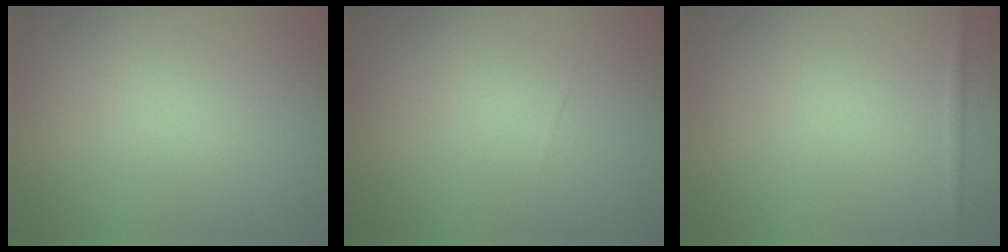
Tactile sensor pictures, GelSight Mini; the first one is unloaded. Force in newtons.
{"total": 0.0}
{"total": 0.5, "press": 0.5, "slide": 0.1}